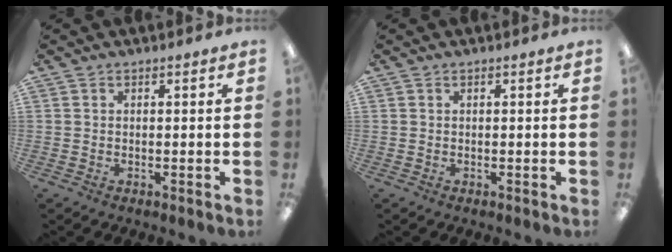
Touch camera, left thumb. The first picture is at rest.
{"total": 0.0}